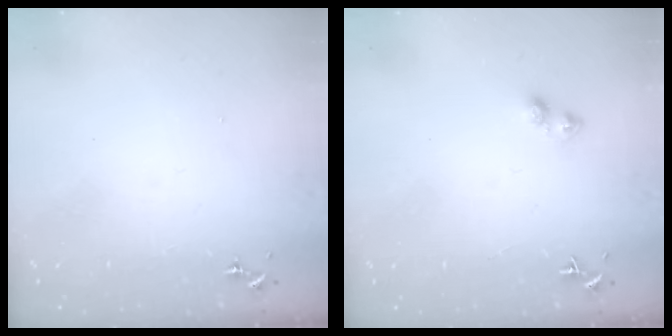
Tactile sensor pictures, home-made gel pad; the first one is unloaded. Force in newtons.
{"total": 3.6, "press": 3.6, "slide": 0.5}